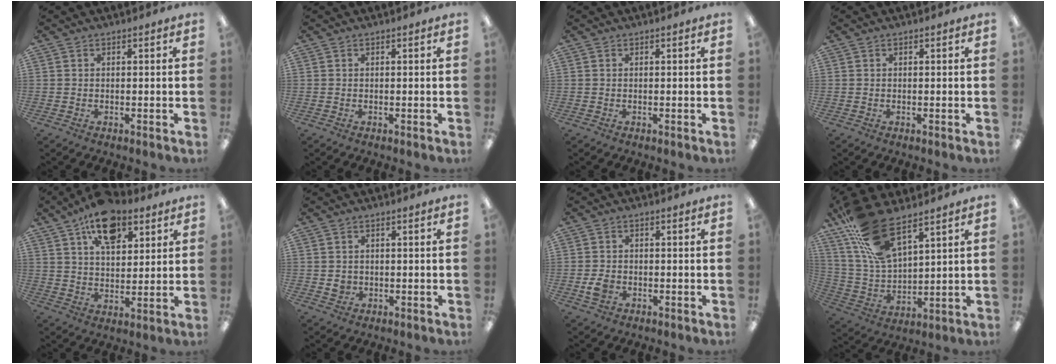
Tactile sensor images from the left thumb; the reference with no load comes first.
{"total": 0.0}
{"total": 0.0}
{"total": 0.0}
{"total": 14.2, "force": [8.6, 7.5, 8.4], "torque": [-0.126, -0.034, 0.152]}
{"total": 2.1, "force": [0.1, 2.0, 0.9], "torque": [-0.009, 0.000, -0.001]}
{"total": 3.2, "force": [-1.0, 2.4, 1.8], "torque": [-0.037, 0.003, -0.018]}
{"total": 17.3, "force": [11.5, 6.6, 11.0], "torque": [-0.243, -0.051, 0.207]}